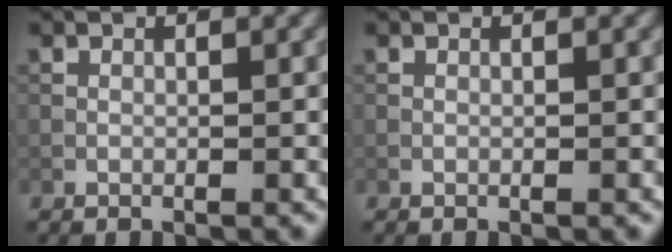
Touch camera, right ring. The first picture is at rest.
{"total": 0.0}